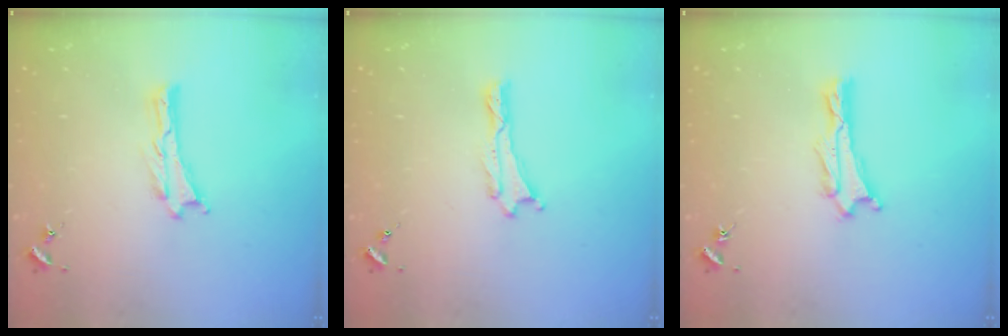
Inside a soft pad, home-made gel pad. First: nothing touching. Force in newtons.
{"total": 0.0}
{"total": 1.0, "press": 1.0, "slide": 0.1}